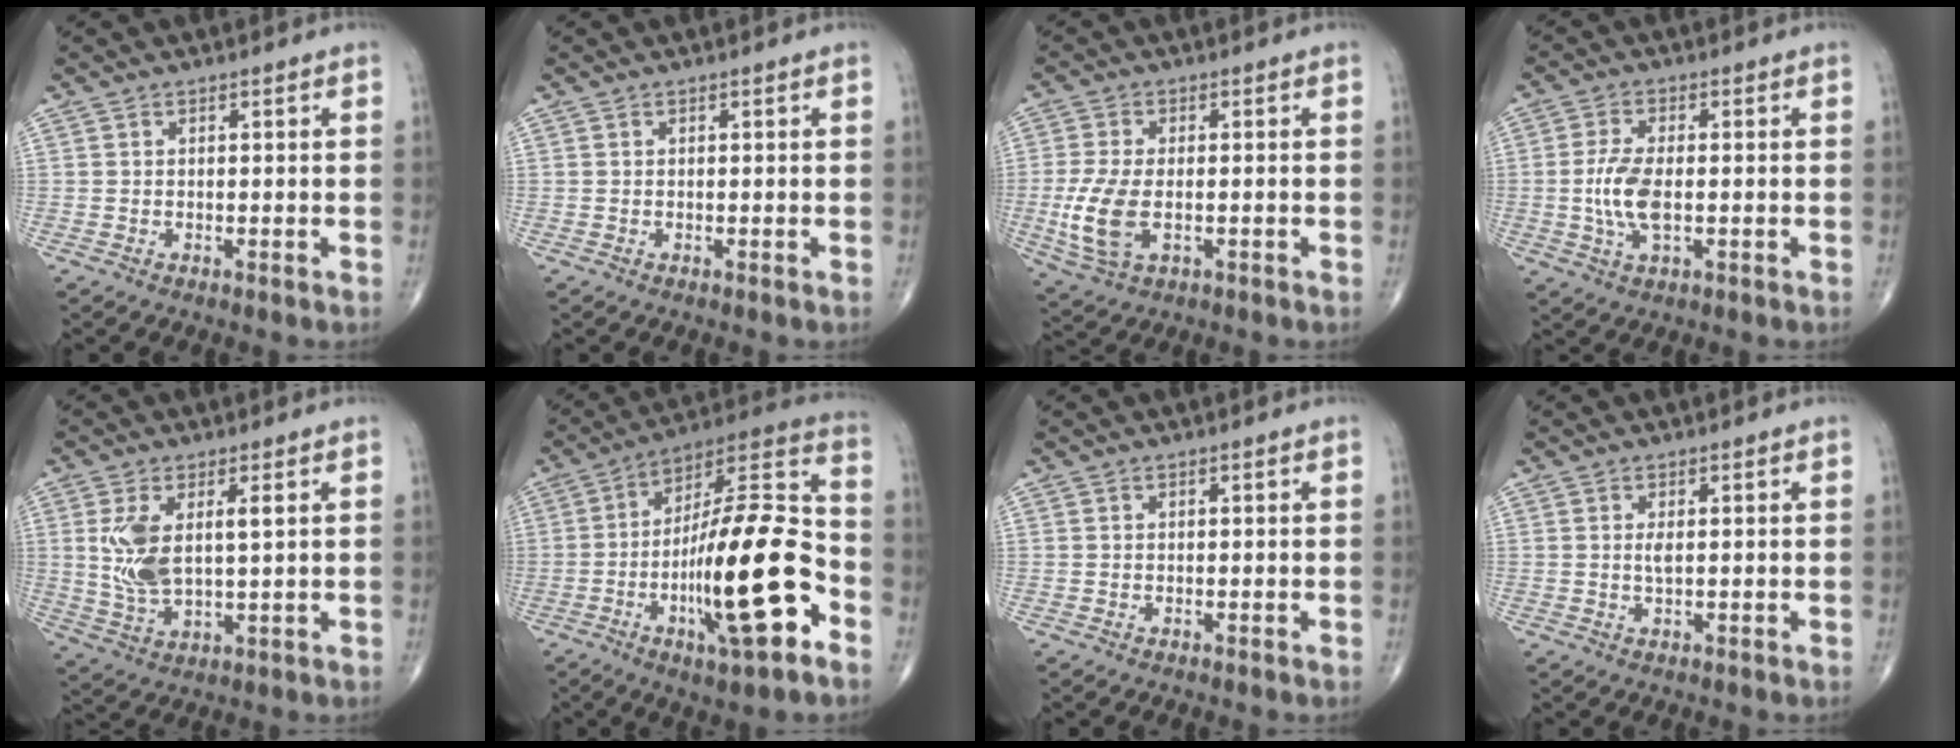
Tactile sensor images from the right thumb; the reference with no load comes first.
{"total": 0.0}
{"total": 9.0, "force": [-1.6, 4.8, 7.4], "torque": [-0.168, -0.006, -0.028]}
{"total": 7.1, "force": [-0.7, 3.1, 6.4], "torque": [-0.136, -0.001, -0.015]}
{"total": 9.1, "force": [2.1, 4.0, 8.0], "torque": [-0.164, -0.012, 0.049]}
{"total": 24.5, "force": [-7.9, 6.1, 22.3], "torque": [-0.375, 0.040, -0.121]}
{"total": 0.0}
{"total": 1.5, "force": [0.2, 0.4, 1.4], "torque": [-0.031, -0.003, 0.006]}